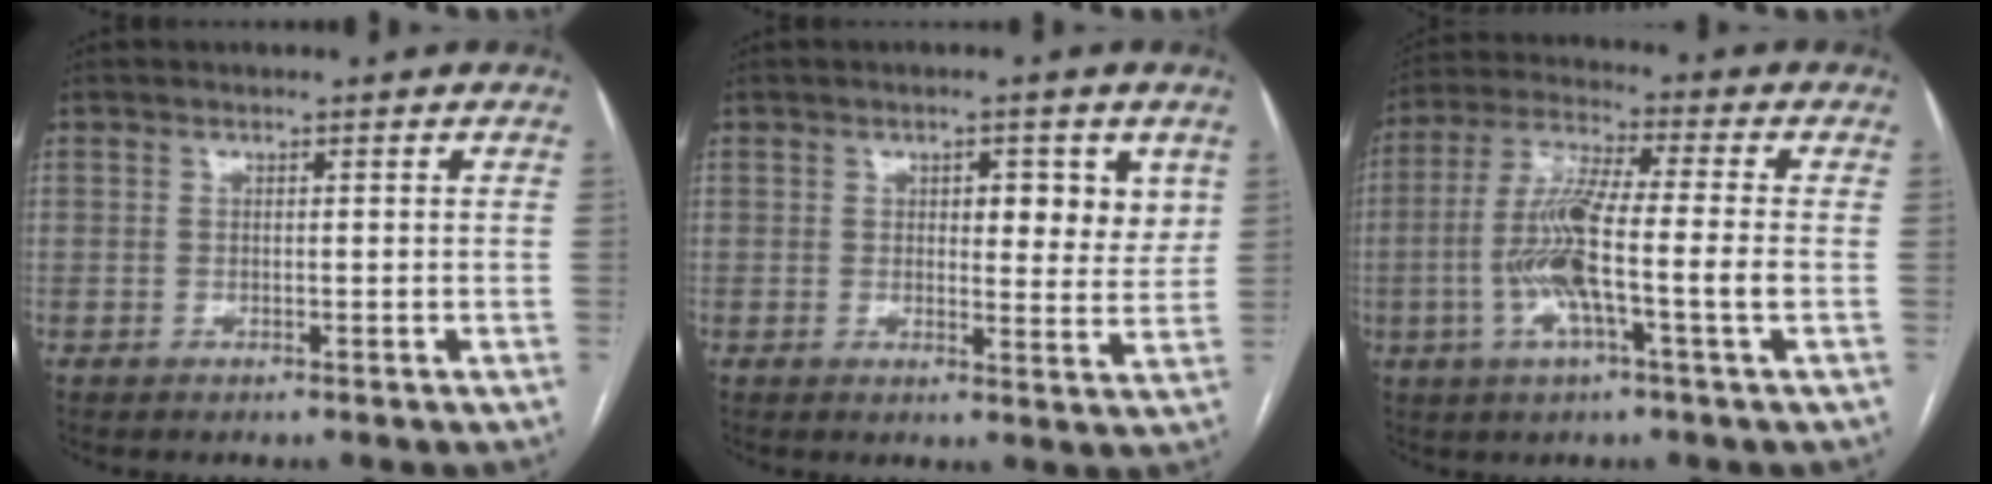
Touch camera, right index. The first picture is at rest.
{"total": 6.5, "force": [2.5, 2.8, 5.2], "torque": [-0.055, -0.004, 0.030]}
{"total": 11.5, "force": [-2.3, 0.4, 11.3], "torque": [-0.226, 0.004, -0.051]}